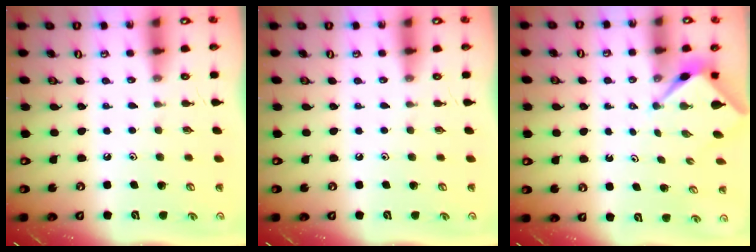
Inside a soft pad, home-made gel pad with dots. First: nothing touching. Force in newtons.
{"total": 0.0}
{"total": 2.5, "press": 2.4, "slide": 0.3}